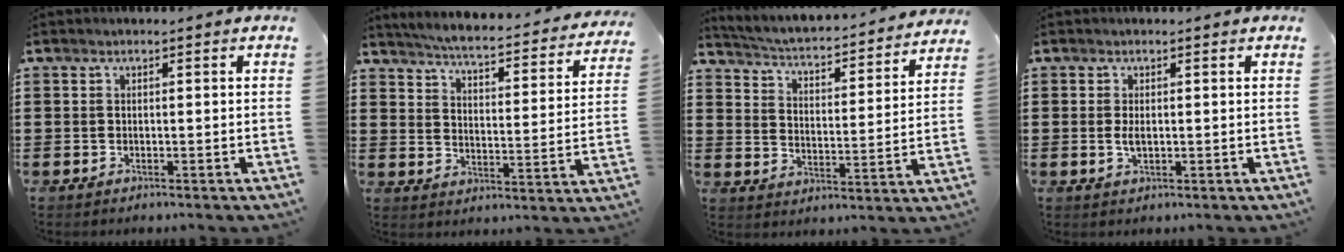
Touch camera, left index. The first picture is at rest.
{"total": 4.1, "force": [3.9, -0.5, 1.3], "torque": [-0.048, -0.036, 0.058]}
{"total": 2.8, "force": [2.7, -0.4, 0.7], "torque": [-0.032, -0.033, 0.033]}
{"total": 2.0, "force": [0.1, 0.8, 1.8], "torque": [-0.043, -0.002, -0.001]}